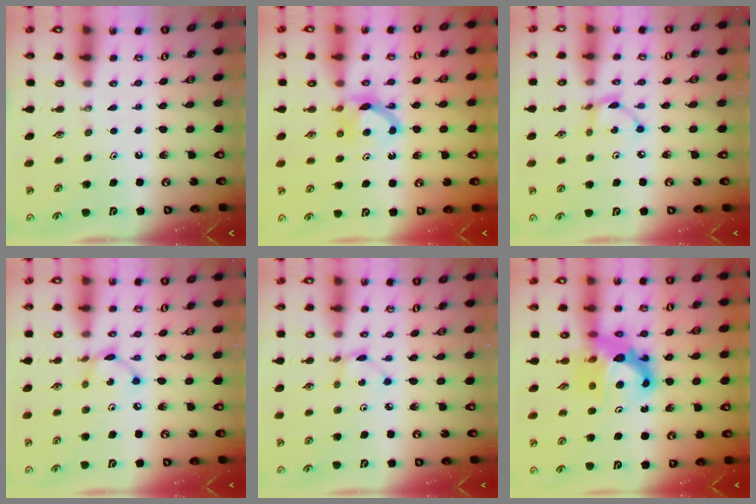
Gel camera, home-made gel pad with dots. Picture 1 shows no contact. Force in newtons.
{"total": 8.1, "press": 8.1, "slide": 0.1}
{"total": 5.1, "press": 5.0, "slide": 0.2}
{"total": 5.6, "press": 5.6, "slide": 0.2}
{"total": 2.0, "press": 2.0, "slide": 0.2}
{"total": 11.9, "press": 11.8, "slide": 1.0}